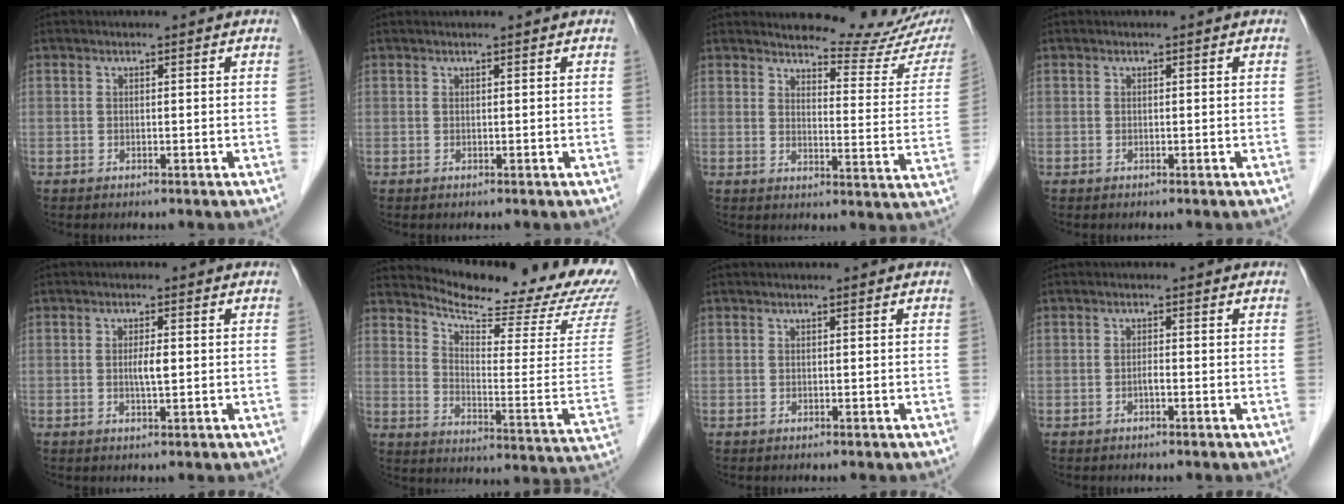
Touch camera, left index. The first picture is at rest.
{"total": 1.0, "force": [0.9, -0.1, 0.3], "torque": [-0.009, 0.012, 0.017]}
{"total": 13.5, "force": [12.9, 0.9, 4.0], "torque": [-0.043, -0.070, 0.140]}
{"total": 0.0}
{"total": 2.2, "force": [-0.1, 0.4, 2.1], "torque": [-0.043, -0.001, -0.002]}
{"total": 20.7, "force": [19.5, 0.5, 6.7], "torque": [-0.118, -0.110, 0.247]}
{"total": 0.0}
{"total": 0.8, "force": [-0.5, 0.1, 0.6], "torque": [-0.012, 0.001, -0.011]}